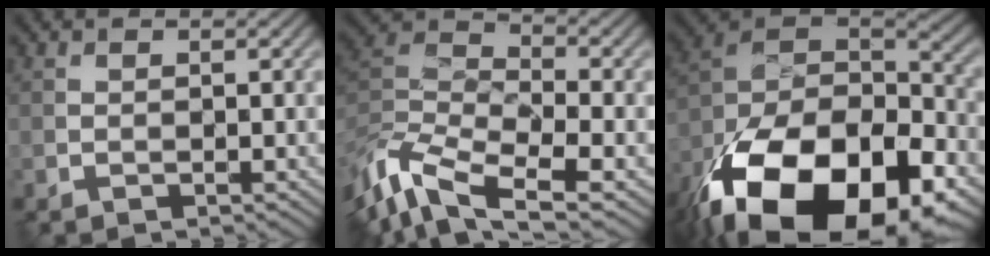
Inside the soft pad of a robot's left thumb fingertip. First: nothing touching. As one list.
[{"total": 12.9, "force": [-7.1, 5.1, 9.5], "torque": [-0.221, -0.016, -0.139]}, {"total": 23.3, "force": [-13.7, 11.9, 14.6], "torque": [-0.301, -0.077, -0.193]}]